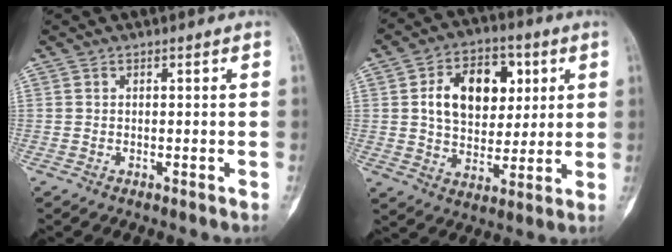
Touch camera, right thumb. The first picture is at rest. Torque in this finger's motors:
{"motor_torque": [-0.63, 1.02, 1.00, -0.21, 0.08]}